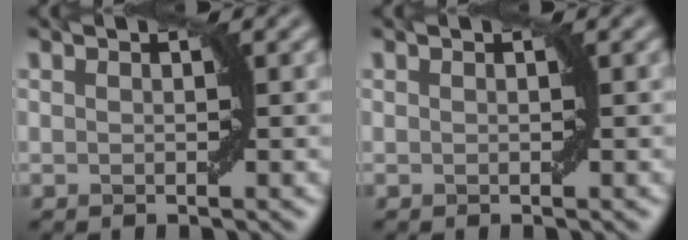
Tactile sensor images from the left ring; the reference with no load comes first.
{"total": 0.0}